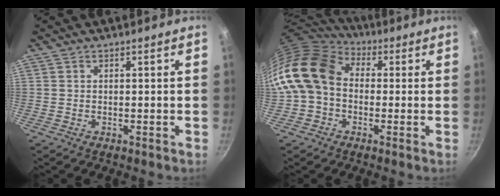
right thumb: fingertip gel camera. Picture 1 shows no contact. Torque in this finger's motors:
{"motor_torque": [0.89, 2.38, 1.17, -1.11, 0.35]}